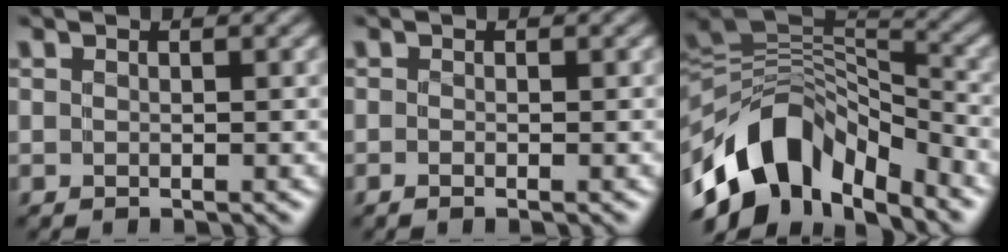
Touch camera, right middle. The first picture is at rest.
{"total": 0.8, "force": [-0.3, 0.3, 0.6], "torque": [-0.010, -0.002, -0.005]}
{"total": 11.1, "force": [-6.4, 6.6, 6.3], "torque": [-0.109, 0.012, -0.118]}